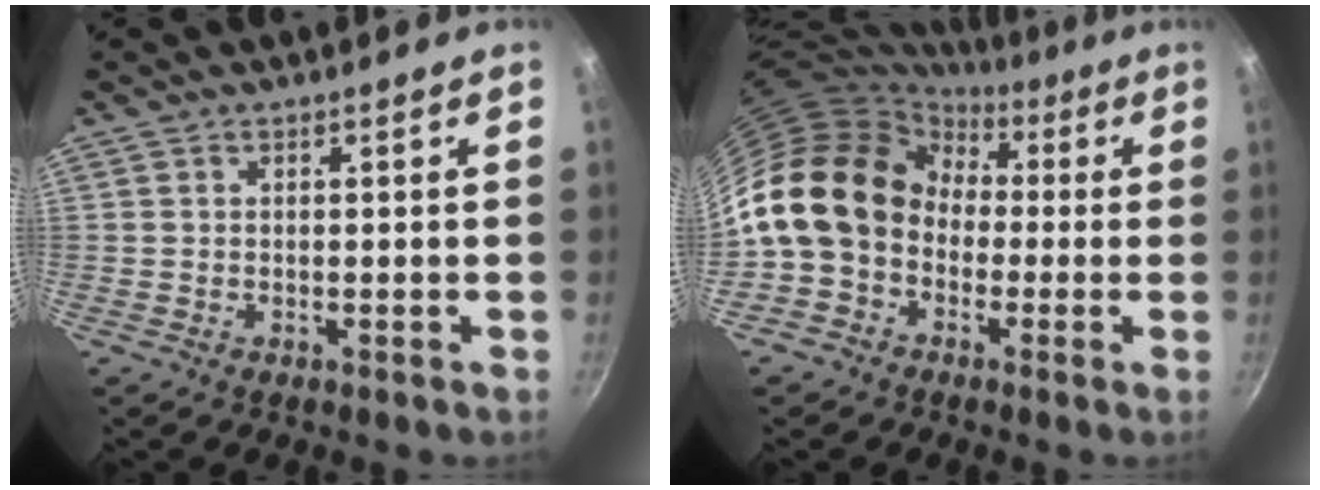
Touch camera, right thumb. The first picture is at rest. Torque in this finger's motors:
{"motor_torque": [-0.61, 1.59, 1.45, -1.32, 0.23]}